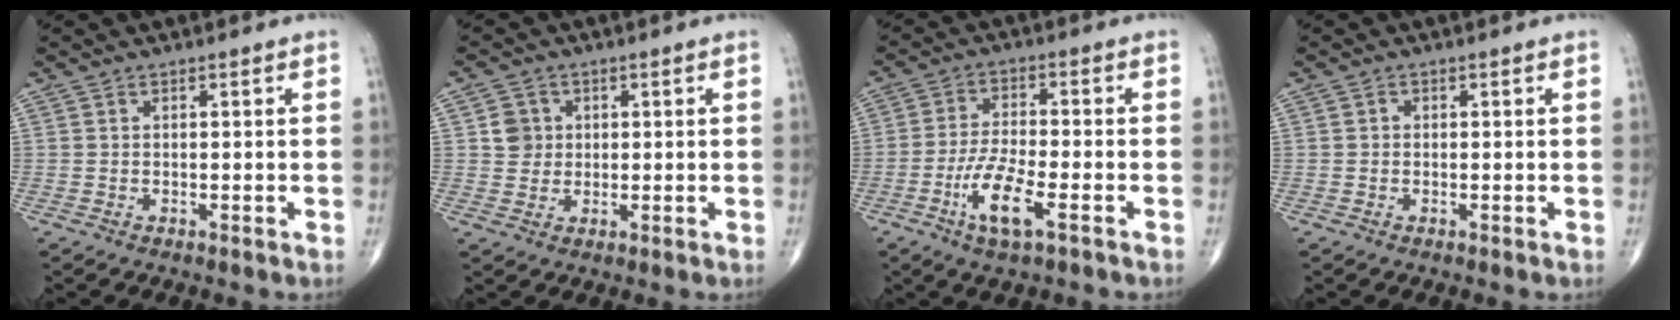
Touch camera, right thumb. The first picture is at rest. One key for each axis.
{"total": 4.0, "fx": 0.9, "fy": 3.8, "fz": 0.9, "tx": 0.006, "ty": 0.001, "tz": 0.011}
{"total": 8.6, "fx": -3.8, "fy": 2.3, "fz": 7.3, "tx": -0.152, "ty": 0.014, "tz": -0.069}
{"total": 0.7, "fx": -0.1, "fy": 0.7, "fz": 0.2, "tx": 0.001, "ty": 0.002, "tz": -0.003}